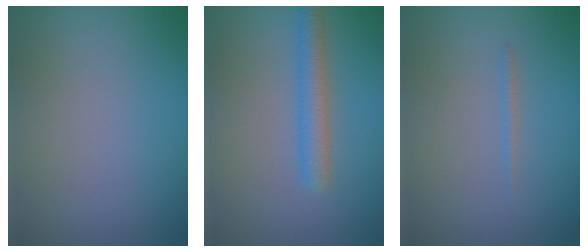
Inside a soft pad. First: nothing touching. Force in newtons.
{"total": 3.0, "press": 3.0, "slide": 0.1}
{"total": 0.6, "press": 0.6, "slide": 0.0}